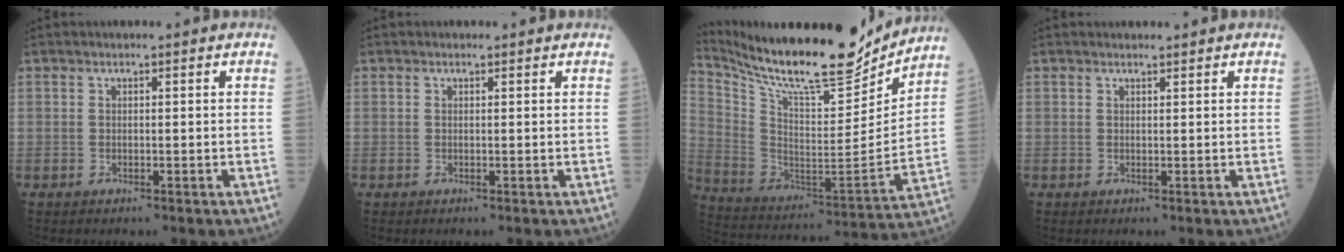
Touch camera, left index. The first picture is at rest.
{"total": 0.5, "force": [0.5, 0.1, 0.0], "torque": [-0.006, -0.001, 0.006]}
{"total": 23.5, "force": [21.1, 3.8, 9.8], "torque": [-0.196, -0.037, 0.342]}
{"total": 1.4, "force": [1.4, 0.1, 0.2], "torque": [-0.007, 0.005, 0.023]}